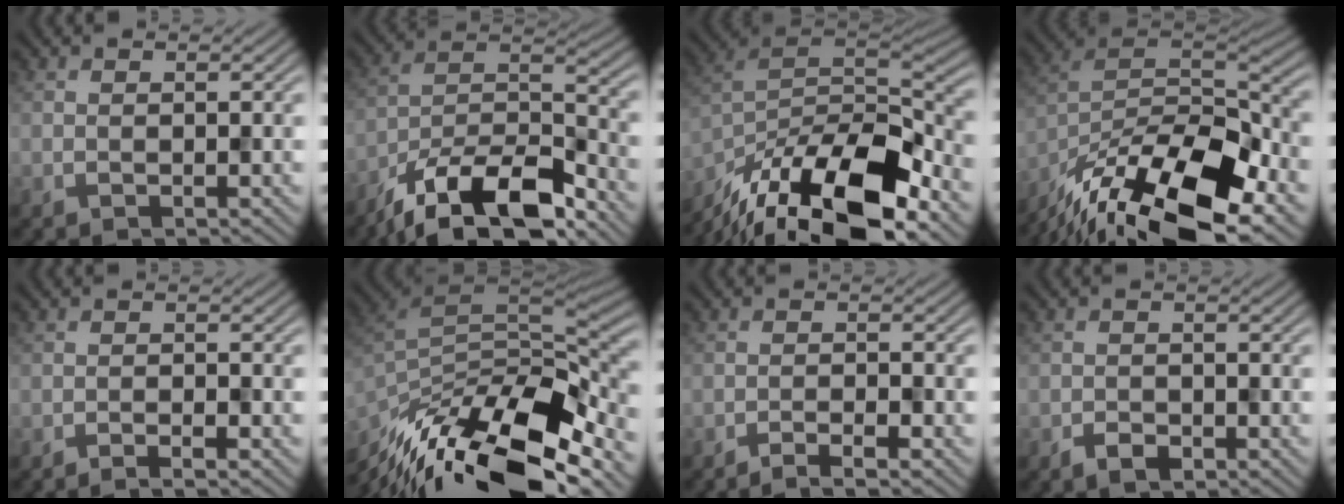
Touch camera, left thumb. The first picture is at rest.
{"total": 14.4, "force": [-10.7, 4.6, 8.4], "torque": [-0.164, -0.008, -0.201]}
{"total": 18.2, "force": [-11.9, 7.7, 11.4], "torque": [-0.244, -0.026, -0.207]}
{"total": 19.0, "force": [-13.4, 6.8, 11.5], "torque": [-0.236, -0.029, -0.214]}
{"total": 1.5, "force": [-1.0, 0.1, 1.1], "torque": [-0.022, 0.006, -0.023]}
{"total": 16.8, "force": [-10.5, 6.6, 11.4], "torque": [-0.247, -0.020, -0.184]}
{"total": 2.4, "force": [-1.8, 0.2, 1.6], "torque": [-0.031, 0.006, -0.040]}
{"total": 1.8, "force": [-1.2, 1.0, 0.9], "torque": [-0.017, 0.000, -0.025]}